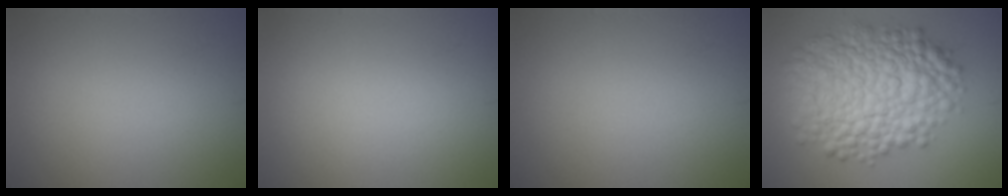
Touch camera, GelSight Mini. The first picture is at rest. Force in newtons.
{"total": 0.0}
{"total": 0.0}
{"total": 10.5, "press": 10.5, "slide": 0.2}